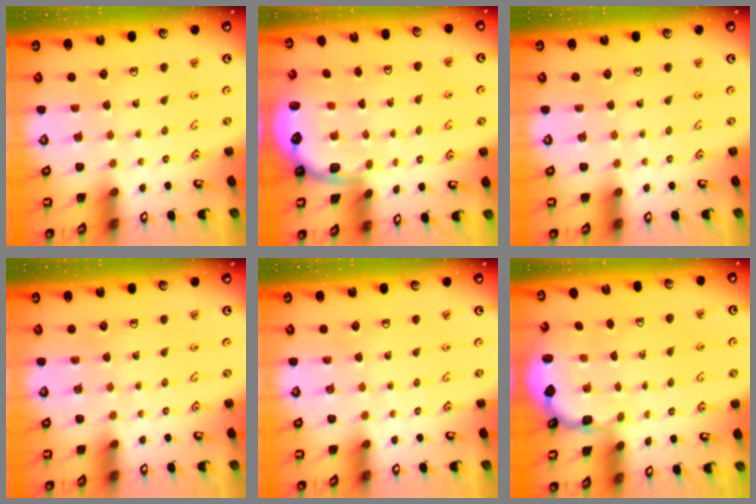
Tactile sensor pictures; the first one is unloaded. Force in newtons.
{"total": 3.0, "press": 2.1, "slide": 2.1}
{"total": 0.0}
{"total": 0.0}
{"total": 0.0}
{"total": 2.7, "press": 2.1, "slide": 1.7}